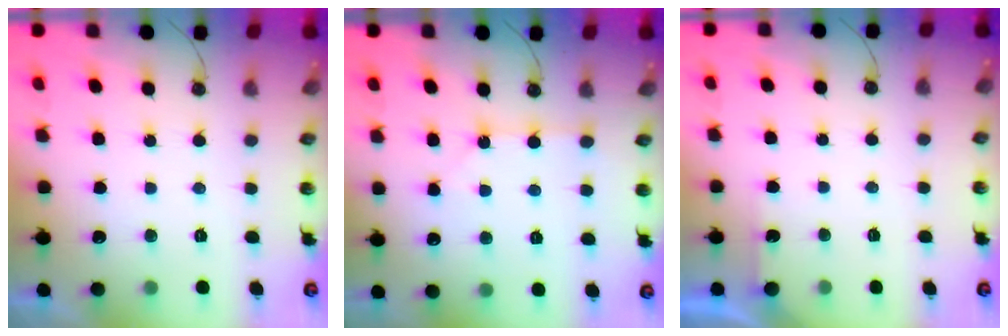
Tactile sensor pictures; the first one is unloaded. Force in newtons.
{"total": 1.8, "press": 1.8, "slide": 0.3}
{"total": 1.7, "press": 1.7, "slide": 0.3}